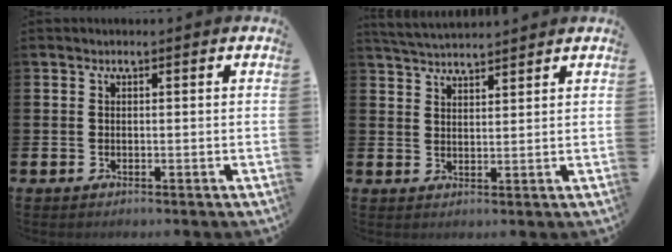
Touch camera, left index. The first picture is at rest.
{"total": 3.7, "force": [3.7, 0.2, 0.3], "torque": [-0.009, -0.018, 0.066]}